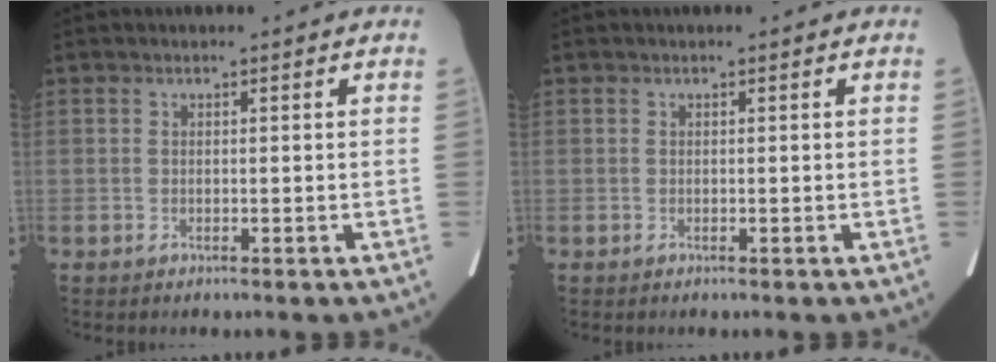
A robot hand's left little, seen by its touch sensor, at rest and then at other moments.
{"total": 0.0}